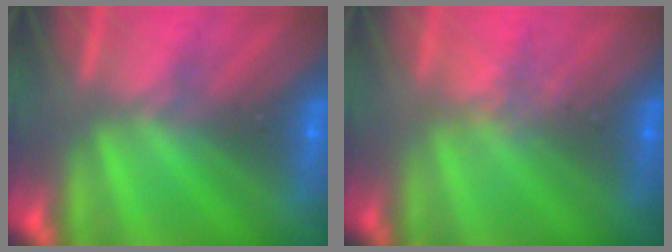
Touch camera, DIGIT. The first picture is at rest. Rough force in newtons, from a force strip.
{"total": 2.4}